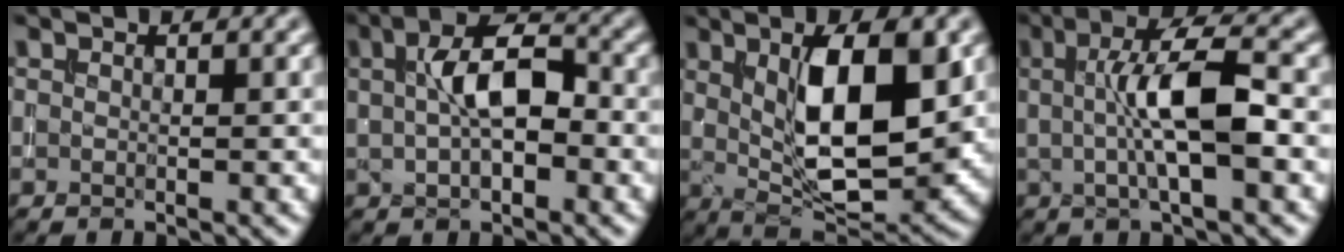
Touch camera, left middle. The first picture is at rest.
{"total": 5.9, "force": [0.7, 2.8, 5.1], "torque": [-0.084, 0.014, 0.005]}
{"total": 9.8, "force": [1.9, 3.6, 8.9], "torque": [-0.137, 0.001, 0.035]}
{"total": 6.8, "force": [0.5, 1.7, 6.6], "torque": [-0.109, 0.005, 0.005]}